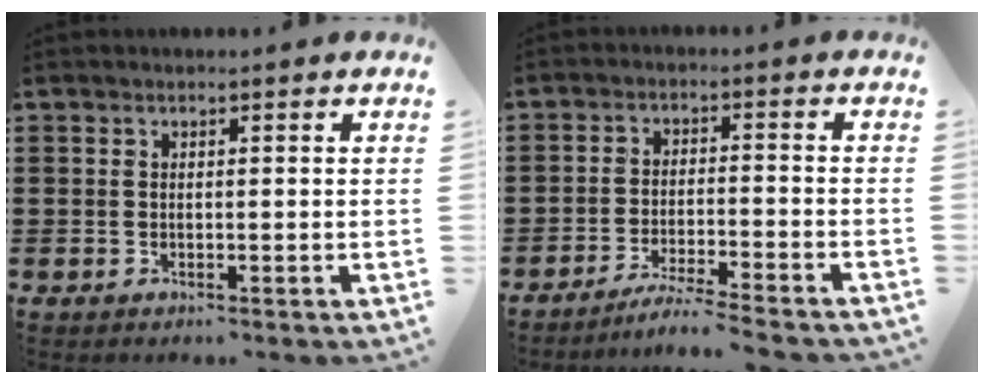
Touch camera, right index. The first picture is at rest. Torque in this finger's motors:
{"motor_torque": [1.87, 0.27, 0.10, 0.02]}